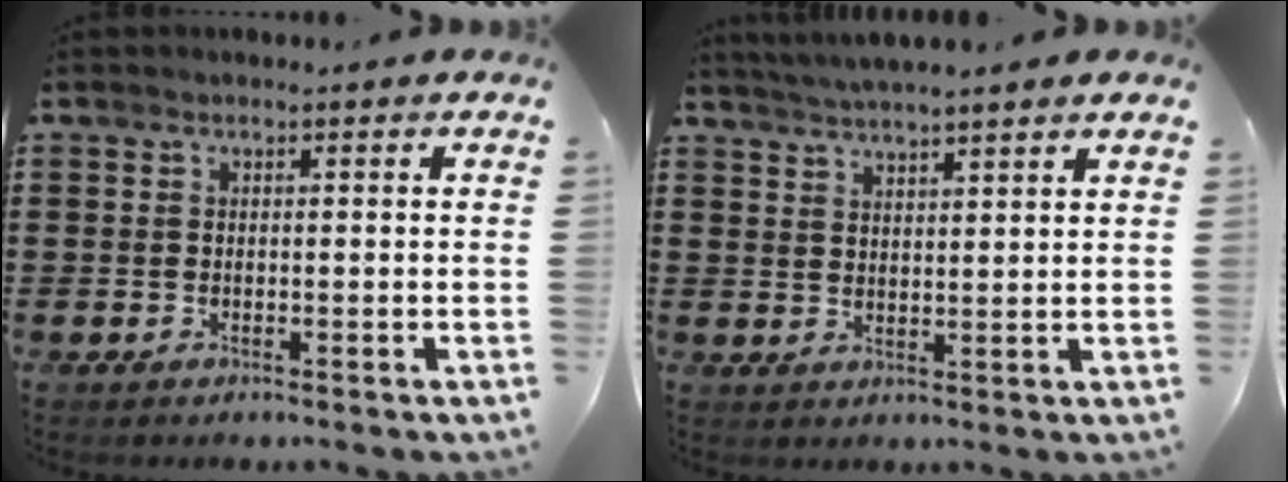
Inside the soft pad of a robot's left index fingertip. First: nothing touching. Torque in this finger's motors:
{"motor_torque": [2.14, 0.00, 0.03, -0.14]}